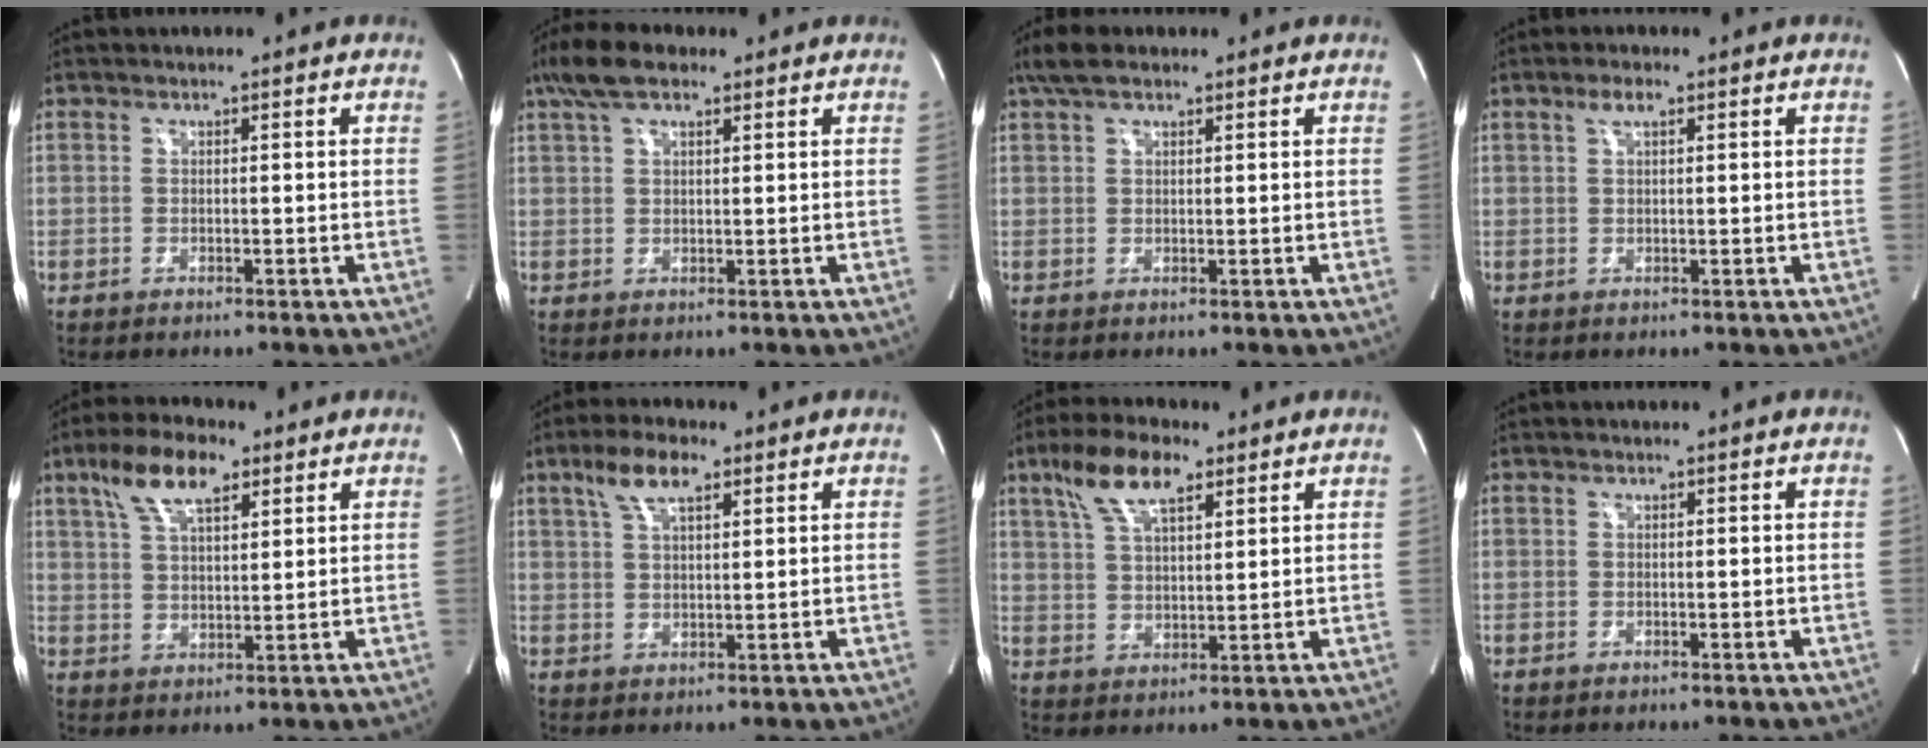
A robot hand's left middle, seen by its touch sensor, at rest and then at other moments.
{"total": 6.7, "force": [4.4, 2.4, 4.4], "torque": [-0.092, 0.027, 0.082]}
{"total": 4.3, "force": [3.1, 1.6, 2.6], "torque": [-0.059, 0.023, 0.059]}
{"total": 2.0, "force": [1.1, 0.5, 1.6], "torque": [-0.034, 0.008, 0.022]}
{"total": 9.5, "force": [5.6, 3.4, 6.9], "torque": [-0.138, 0.020, 0.106]}
{"total": 6.2, "force": [3.7, 2.0, 4.6], "torque": [-0.096, 0.016, 0.071]}
{"total": 9.2, "force": [5.6, 3.1, 6.5], "torque": [-0.133, 0.018, 0.109]}
{"total": 0.0}